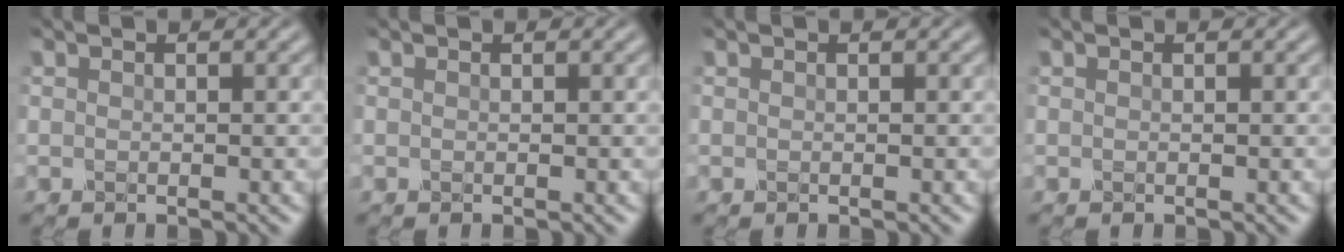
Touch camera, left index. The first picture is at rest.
{"total": 0.0}
{"total": 0.0}
{"total": 0.0}